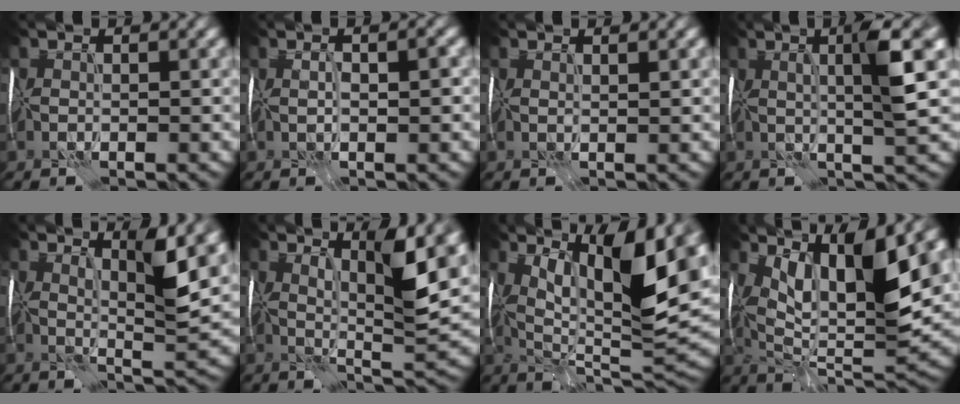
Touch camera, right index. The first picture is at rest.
{"total": 2.3, "force": [0.1, 0.7, 2.1], "torque": [-0.028, 0.004, 0.007]}
{"total": 1.1, "force": [0.7, 0.3, 0.8], "torque": [-0.012, -0.002, 0.016]}
{"total": 5.7, "force": [1.6, 0.2, 5.5], "torque": [-0.088, 0.012, 0.028]}
{"total": 5.6, "force": [2.8, 0.9, 4.8], "torque": [-0.071, -0.003, 0.049]}
{"total": 7.1, "force": [3.3, 1.1, 6.2], "torque": [-0.092, -0.002, 0.059]}
{"total": 11.7, "force": [4.5, 2.9, 10.3], "torque": [-0.169, -0.003, 0.083]}
{"total": 10.4, "force": [3.9, 3.2, 9.1], "torque": [-0.156, 0.002, 0.072]}